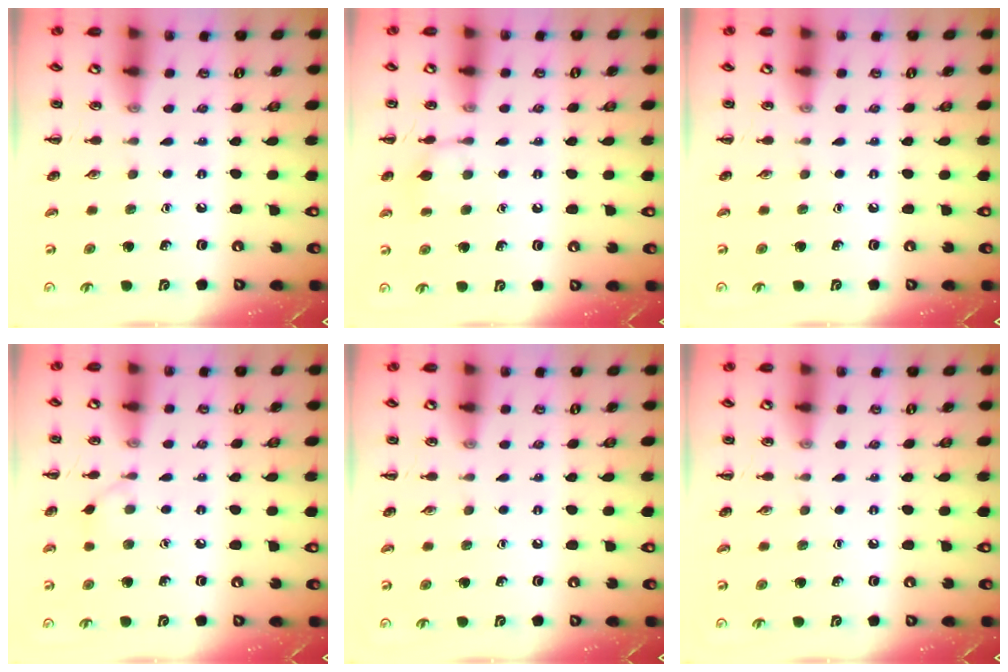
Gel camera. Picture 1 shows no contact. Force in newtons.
{"total": 7.5, "press": 7.4, "slide": 1.4}
{"total": 0.0}
{"total": 2.8, "press": 2.5, "slide": 1.1}
{"total": 0.0}
{"total": 0.0}